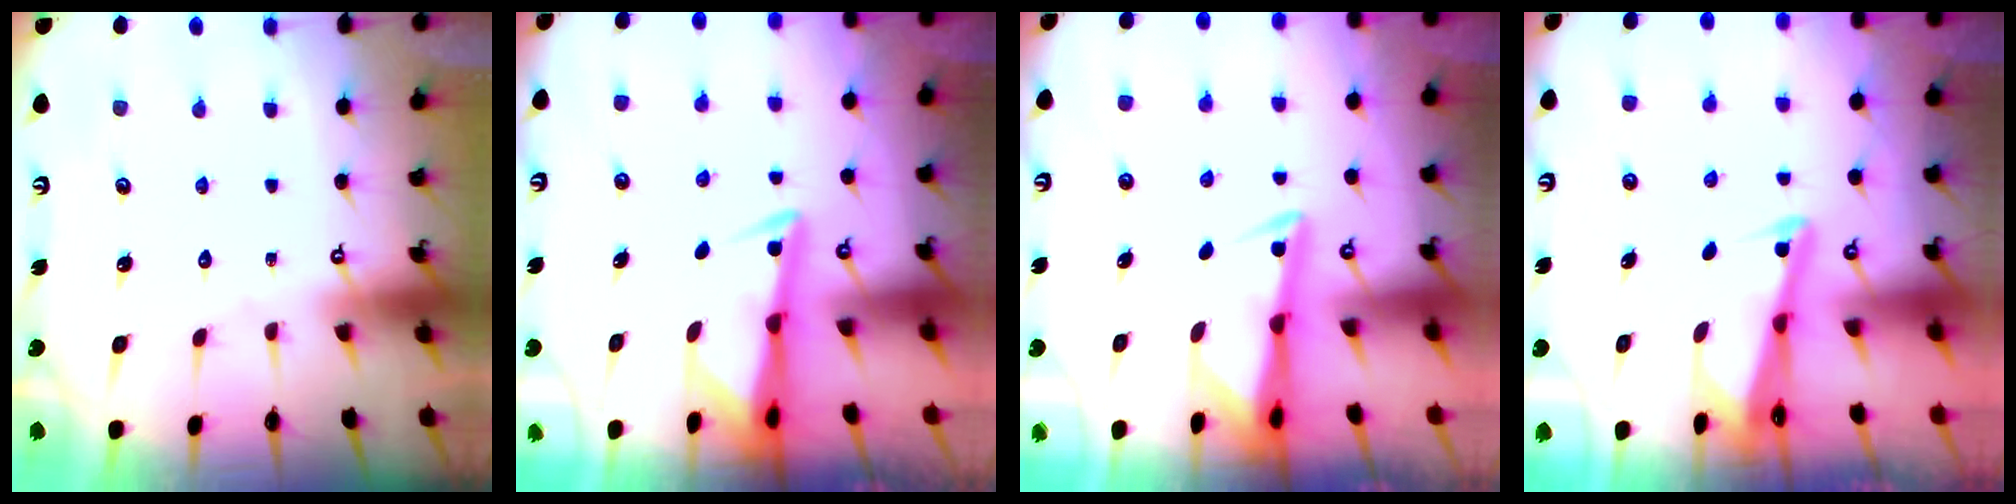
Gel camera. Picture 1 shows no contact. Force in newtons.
{"total": 2.8, "press": 2.8, "slide": 0.6}
{"total": 3.0, "press": 2.9, "slide": 0.6}
{"total": 2.5, "press": 2.5, "slide": 0.2}